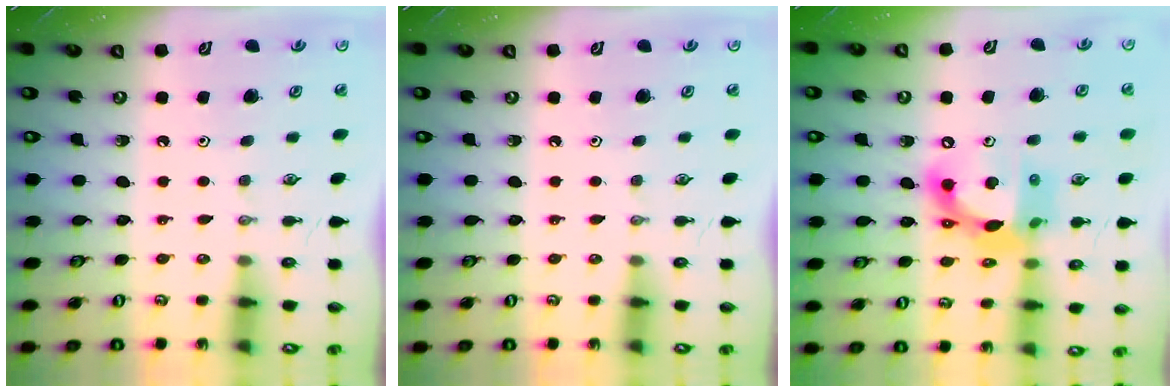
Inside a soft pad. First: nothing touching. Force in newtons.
{"total": 0.0}
{"total": 15.1, "press": 15.1, "slide": 0.7}